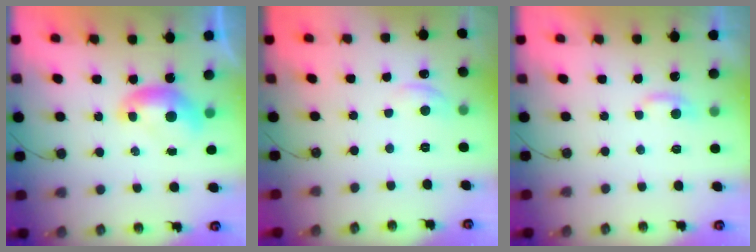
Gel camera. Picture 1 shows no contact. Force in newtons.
{"total": 1.8, "press": 1.7, "slide": 0.7}
{"total": 1.2, "press": 1.0, "slide": 0.7}